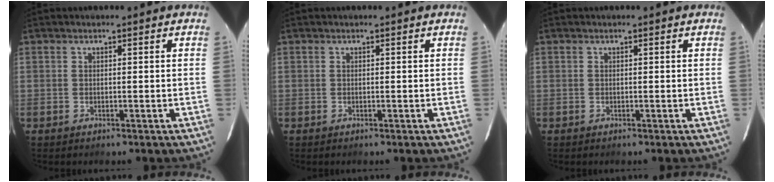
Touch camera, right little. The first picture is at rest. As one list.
[{"total": 0.0}, {"total": 0.0}]